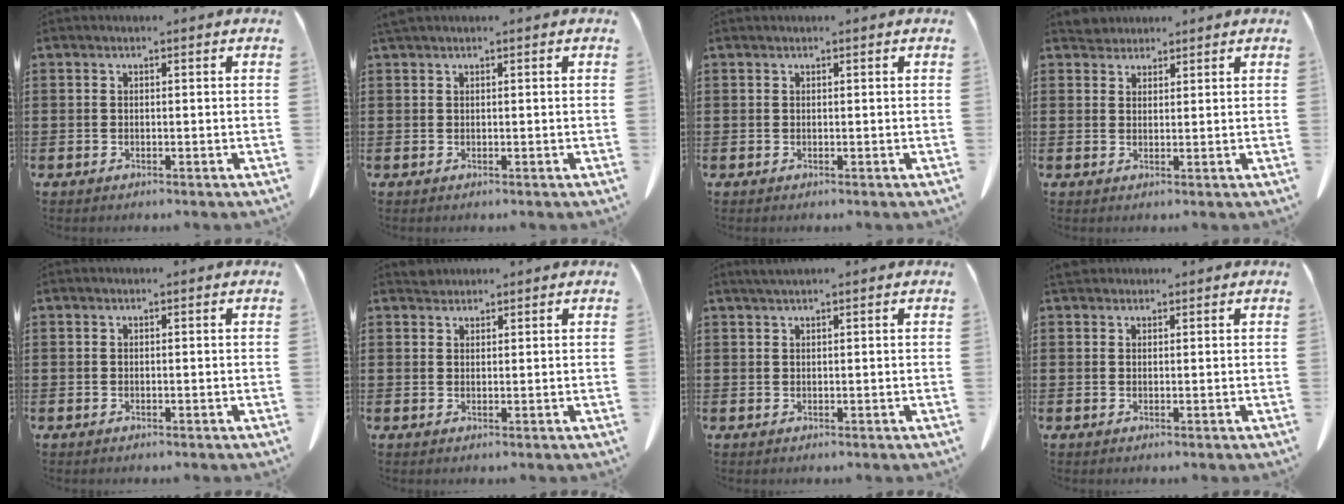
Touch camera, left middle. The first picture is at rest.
{"total": 0.6, "force": [0.5, 0.0, 0.3], "torque": [-0.008, 0.000, 0.010]}
{"total": 0.0}
{"total": 2.2, "force": [2.1, 0.7, 0.0], "torque": [0.002, -0.001, 0.041]}
{"total": 0.0}
{"total": 1.5, "force": [1.4, 0.4, -0.1], "torque": [-0.003, -0.001, 0.030]}
{"total": 1.4, "force": [1.1, 0.0, 0.7], "torque": [-0.017, -0.002, 0.023]}
{"total": 1.6, "force": [1.4, 0.8, 0.4], "torque": [-0.013, 0.006, 0.028]}